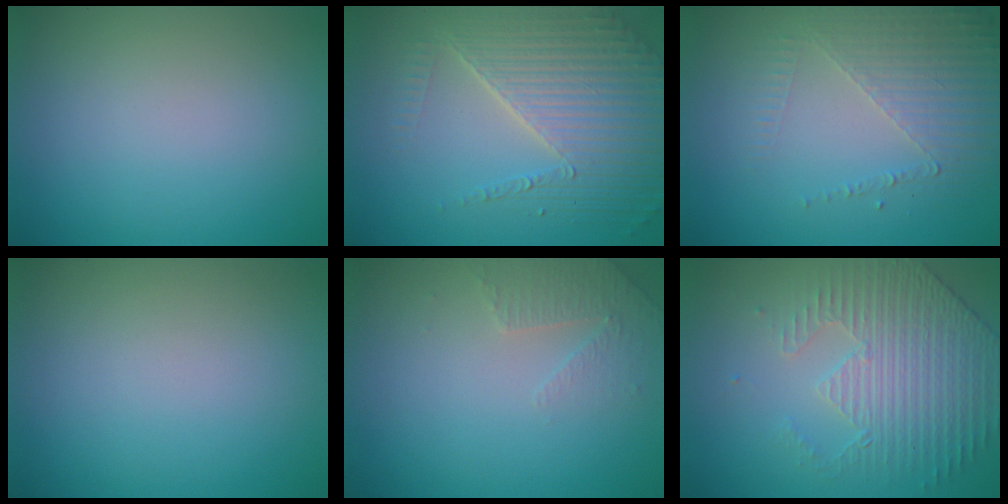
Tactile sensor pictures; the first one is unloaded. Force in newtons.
{"total": 6.5, "press": 4.9, "slide": 4.3}
{"total": 5.3, "press": 3.1, "slide": 4.3}
{"total": 0.0}
{"total": 1.9, "press": 1.8, "slide": 0.5}
{"total": 4.5, "press": 3.6, "slide": 2.8}